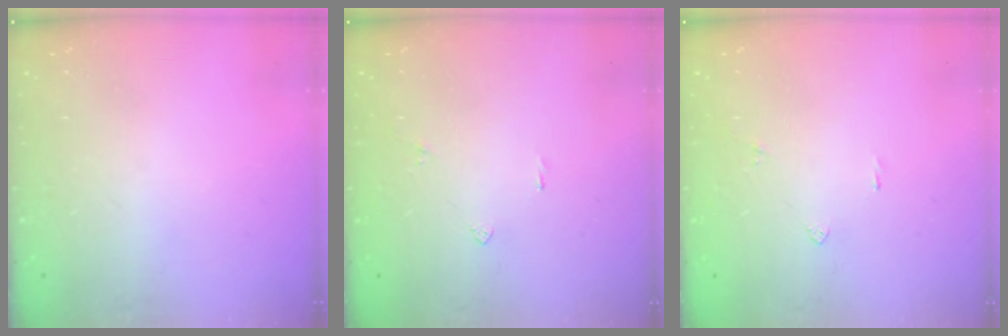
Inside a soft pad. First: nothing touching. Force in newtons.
{"total": 2.0, "press": 2.0, "slide": 0.5}
{"total": 2.0, "press": 2.0, "slide": 0.5}